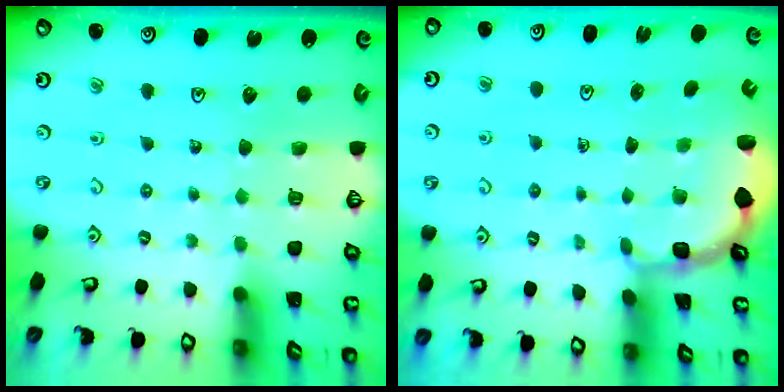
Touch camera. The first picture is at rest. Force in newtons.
{"total": 2.5, "press": 1.9, "slide": 1.6}